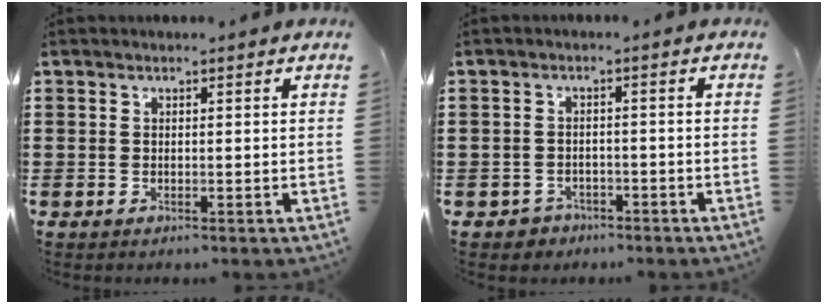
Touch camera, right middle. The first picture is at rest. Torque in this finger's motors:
{"motor_torque": [0.33, -0.18, 0.03, 0.00]}